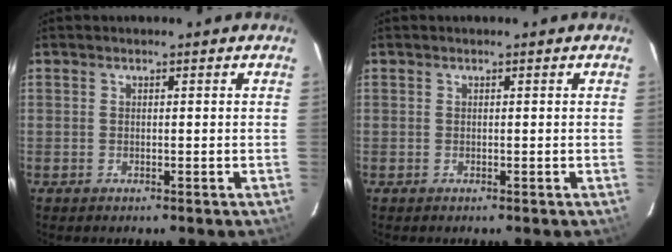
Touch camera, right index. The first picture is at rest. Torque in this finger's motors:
{"motor_torque": [0.00, 0.00, 0.00, 0.00]}